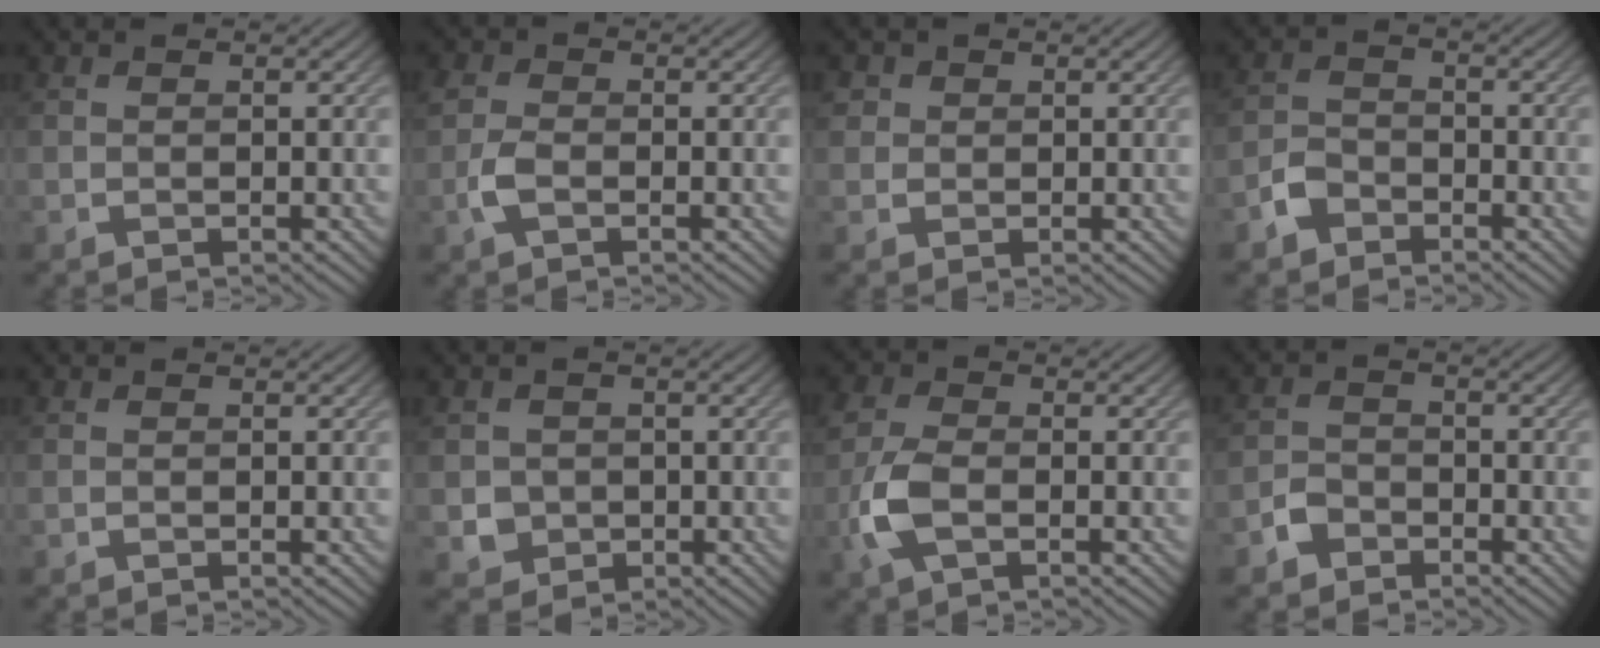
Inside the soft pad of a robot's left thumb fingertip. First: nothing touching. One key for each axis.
{"total": 2.7, "fx": -0.9, "fy": 1.6, "fz": 2.0, "tx": -0.052, "ty": 0.004, "tz": -0.028}
{"total": 2.1, "fx": 0.9, "fy": 1.8, "fz": 0.4, "tx": -0.012, "ty": 0.005, "tz": 0.008}
{"total": 3.3, "fx": -2.3, "fy": 2.1, "fz": 1.2, "tx": -0.027, "ty": 0.005, "tz": -0.060}
{"total": 0.0}
{"total": 2.8, "fx": -0.3, "fy": 2.7, "fz": 0.8, "tx": -0.018, "ty": -0.005, "tz": -0.009}
{"total": 5.6, "fx": -1.5, "fy": 3.1, "fz": 4.4, "tx": -0.116, "ty": 0.002, "tz": -0.040}
{"total": 2.6, "fx": -1.8, "fy": 1.7, "fz": 0.8, "tx": -0.015, "ty": 0.006, "tz": -0.047}